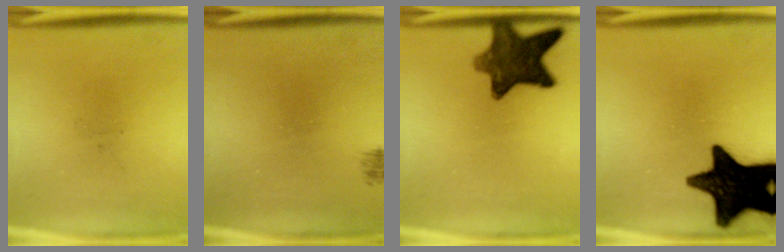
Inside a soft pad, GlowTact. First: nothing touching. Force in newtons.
{"total": 0.7}
{"total": 10.1}
{"total": 18.2}